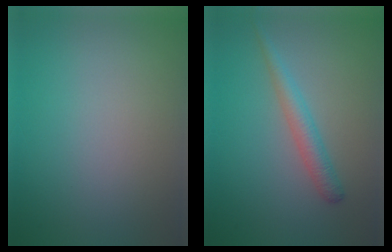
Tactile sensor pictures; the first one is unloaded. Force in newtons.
{"total": 2.3, "press": 2.3, "slide": 0.0}